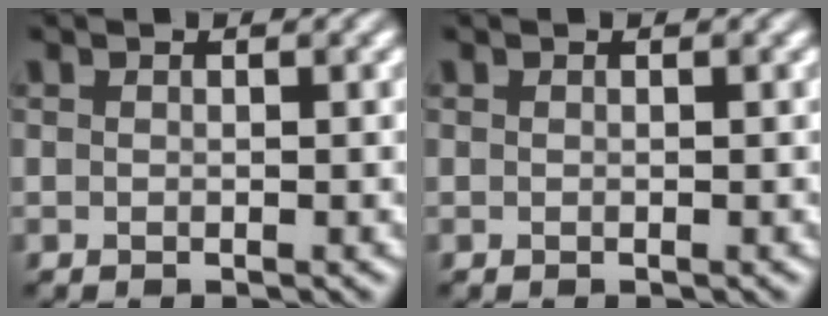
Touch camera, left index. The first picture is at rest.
{"total": 0.0}